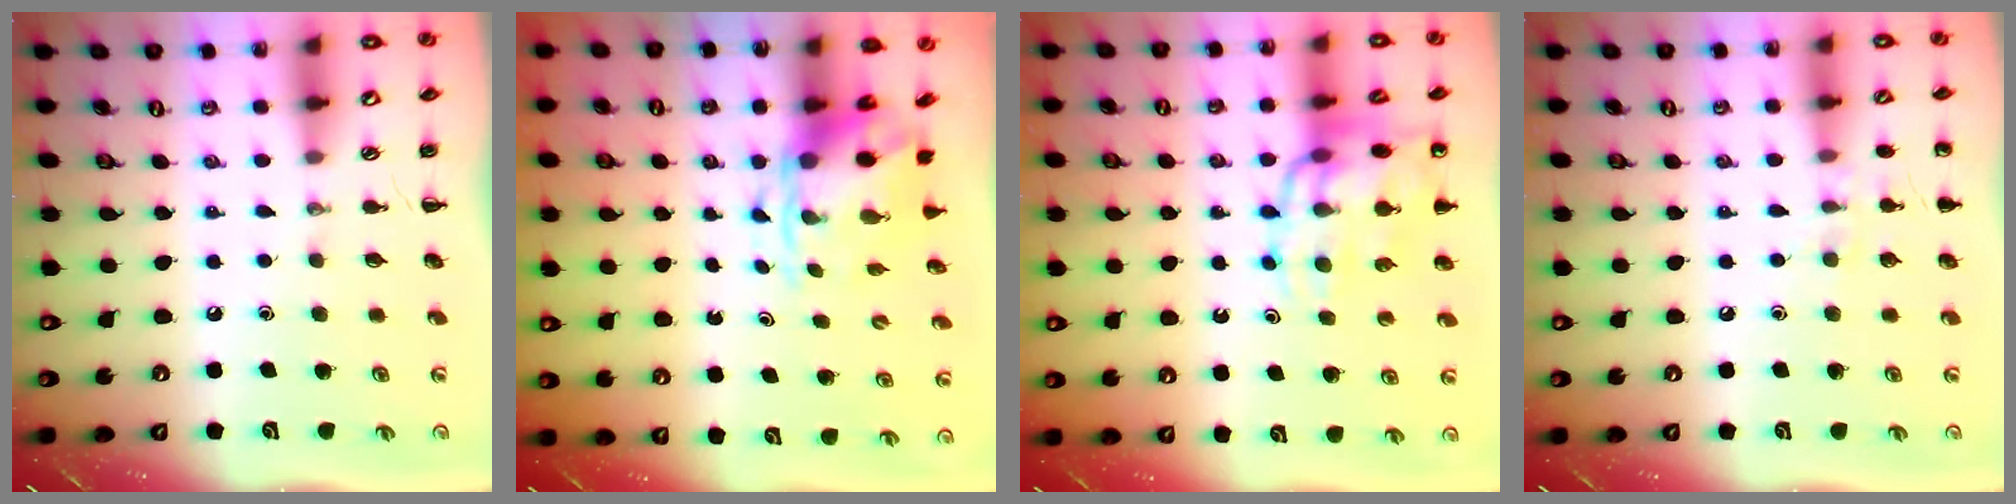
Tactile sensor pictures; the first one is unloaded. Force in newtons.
{"total": 4.3, "press": 4.2, "slide": 0.9}
{"total": 17.1, "press": 16.8, "slide": 3.3}
{"total": 7.0, "press": 6.7, "slide": 2.0}